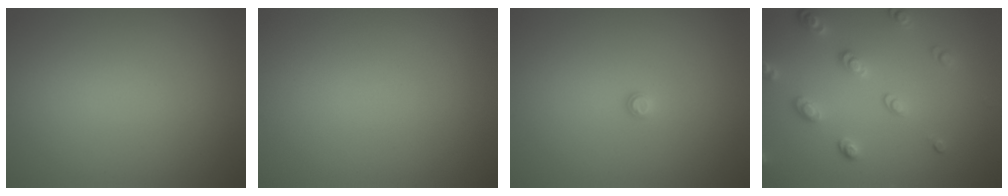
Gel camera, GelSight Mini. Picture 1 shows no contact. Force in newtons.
{"total": 0.0}
{"total": 0.6, "press": 0.6, "slide": 0.2}
{"total": 2.9, "press": 2.6, "slide": 1.3}